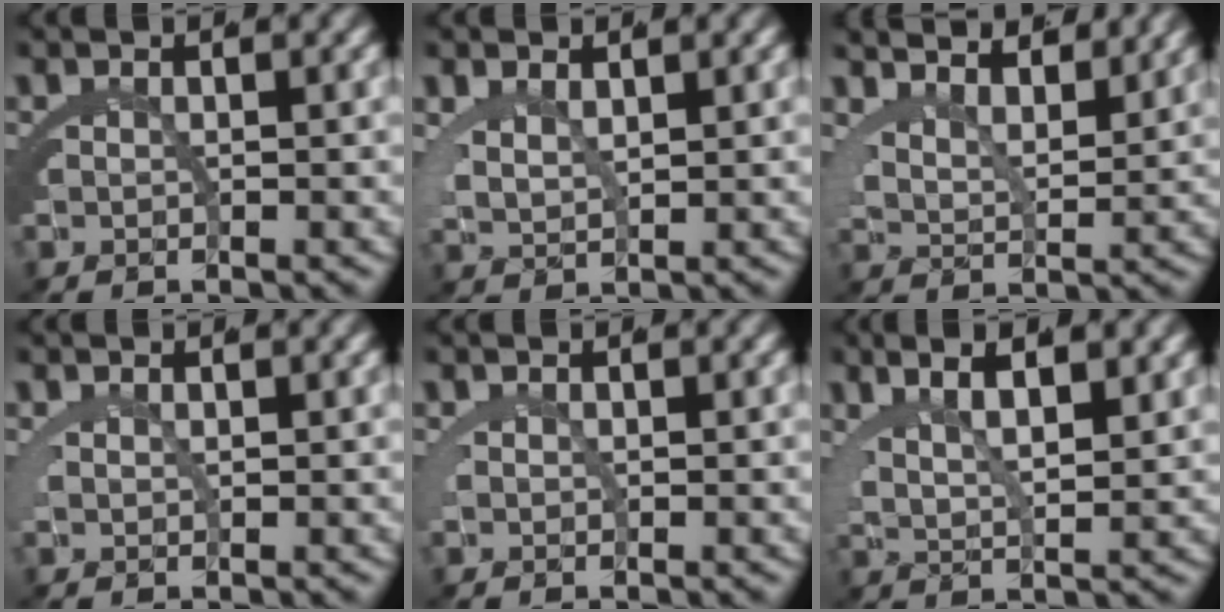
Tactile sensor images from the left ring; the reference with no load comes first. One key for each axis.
{"total": 2.7, "fx": 1.6, "fy": 1.4, "fz": 1.7, "tx": -0.049, "ty": -0.013, "tz": 0.042}
{"total": 6.2, "fx": 4.7, "fy": 2.5, "fz": 3.2, "tx": -0.054, "ty": -0.004, "tz": 0.077}
{"total": 0.9, "fx": 0.8, "fy": -0.1, "fz": 0.5, "tx": -0.017, "ty": -0.004, "tz": 0.018}
{"total": 0.6, "fx": 0.4, "fy": -0.1, "fz": 0.4, "tx": -0.014, "ty": -0.002, "tz": 0.011}
{"total": 6.0, "fx": 3.1, "fy": 2.7, "fz": 4.4, "tx": -0.067, "ty": 0.010, "tz": 0.048}